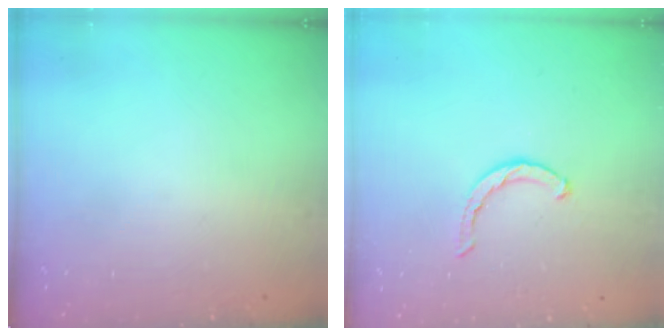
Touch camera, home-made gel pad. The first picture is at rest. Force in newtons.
{"total": 2.1, "press": 2.1, "slide": 0.3}